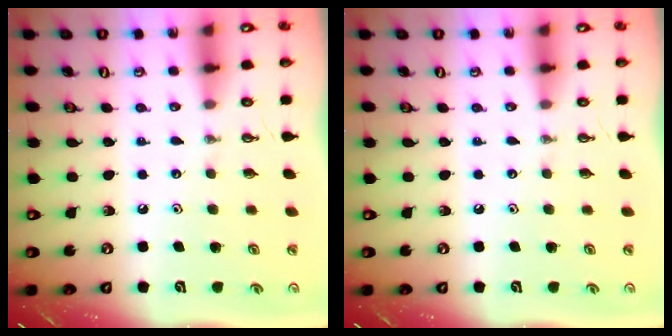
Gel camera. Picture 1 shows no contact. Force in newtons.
{"total": 0.0}